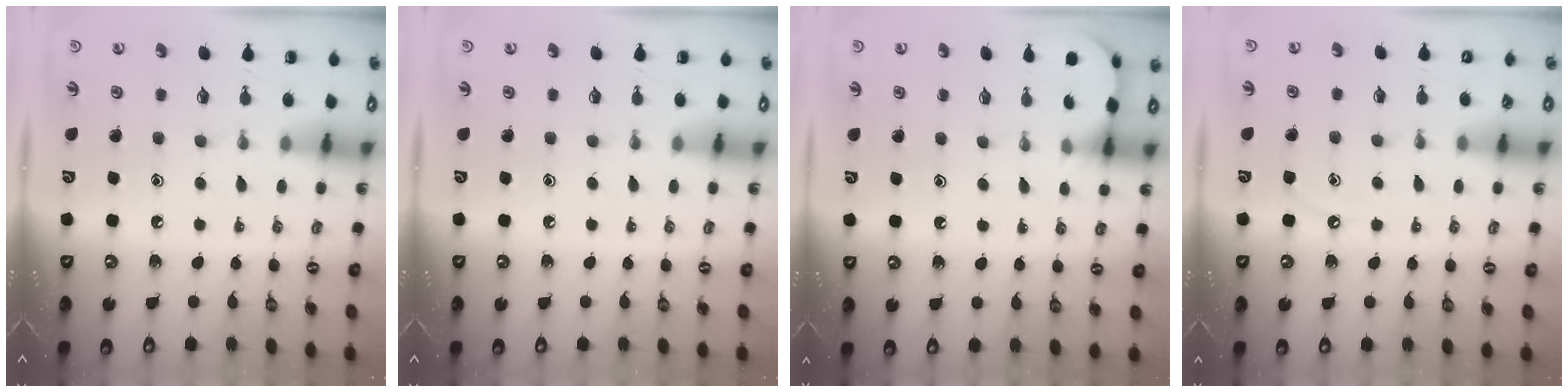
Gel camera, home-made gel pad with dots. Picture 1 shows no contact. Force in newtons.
{"total": 0.0}
{"total": 3.5, "press": 3.5, "slide": 0.3}
{"total": 4.7, "press": 4.6, "slide": 0.5}